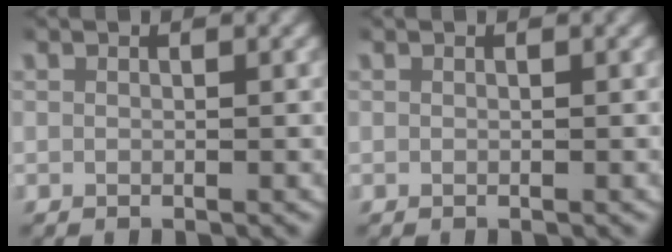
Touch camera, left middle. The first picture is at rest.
{"total": 0.0}